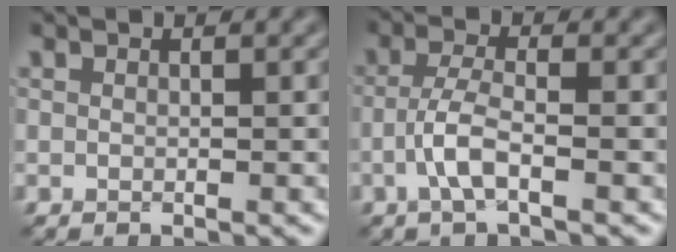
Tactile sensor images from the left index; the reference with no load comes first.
{"total": 3.0, "force": [-1.4, 0.6, 2.6], "torque": [-0.059, 0.006, -0.037]}